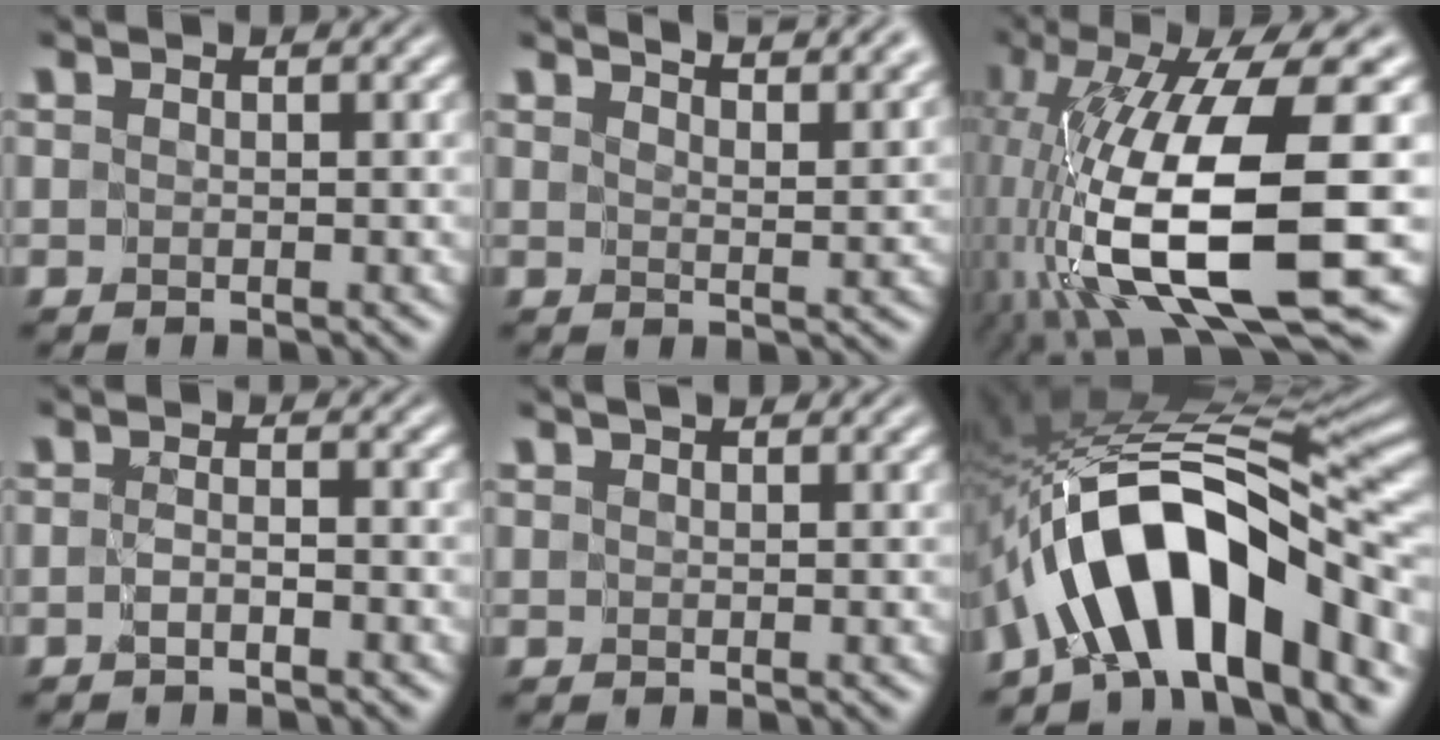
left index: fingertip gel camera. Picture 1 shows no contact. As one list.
[{"total": 7.7, "force": [6.5, 2.0, 3.7], "torque": [-0.018, 0.022, 0.048]}, {"total": 14.9, "force": [-3.2, 4.3, 13.9], "torque": [-0.269, -0.008, -0.048]}, {"total": 1.1, "force": [-0.9, -0.2, 0.5], "torque": [-0.009, -0.003, -0.016]}, {"total": 1.6, "force": [1.3, 0.4, 0.8], "torque": [-0.001, -0.001, 0.016]}, {"total": 13.1, "force": [-6.2, 5.1, 10.3], "torque": [-0.148, 0.022, -0.111]}]